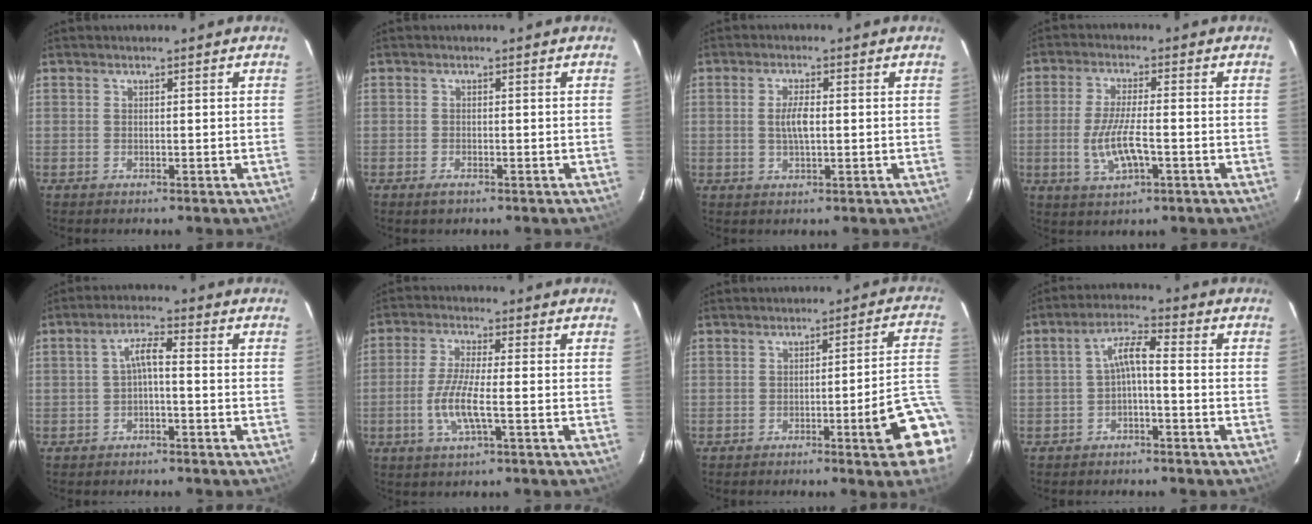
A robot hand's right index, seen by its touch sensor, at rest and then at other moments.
{"total": 1.5, "force": [-1.0, 0.7, 0.9], "torque": [-0.019, -0.004, -0.018]}
{"total": 3.7, "force": [0.0, 1.3, 3.5], "torque": [-0.065, 0.001, 0.001]}
{"total": 8.2, "force": [-2.4, 2.3, 7.5], "torque": [-0.150, -0.009, -0.043]}
{"total": 3.3, "force": [-1.0, 0.6, 3.1], "torque": [-0.066, 0.012, -0.019]}
{"total": 7.1, "force": [-2.1, 0.9, 6.7], "torque": [-0.142, -0.005, -0.045]}
{"total": 10.2, "force": [-3.8, -0.4, 9.5], "torque": [-0.095, 0.004, -0.046]}
{"total": 4.4, "force": [-1.5, 0.8, 4.1], "torque": [-0.089, 0.015, -0.028]}